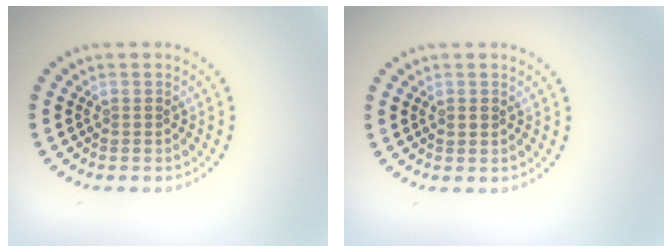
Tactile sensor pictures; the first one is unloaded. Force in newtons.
{"total": 0.8, "press": 0.8, "slide": 0.1}